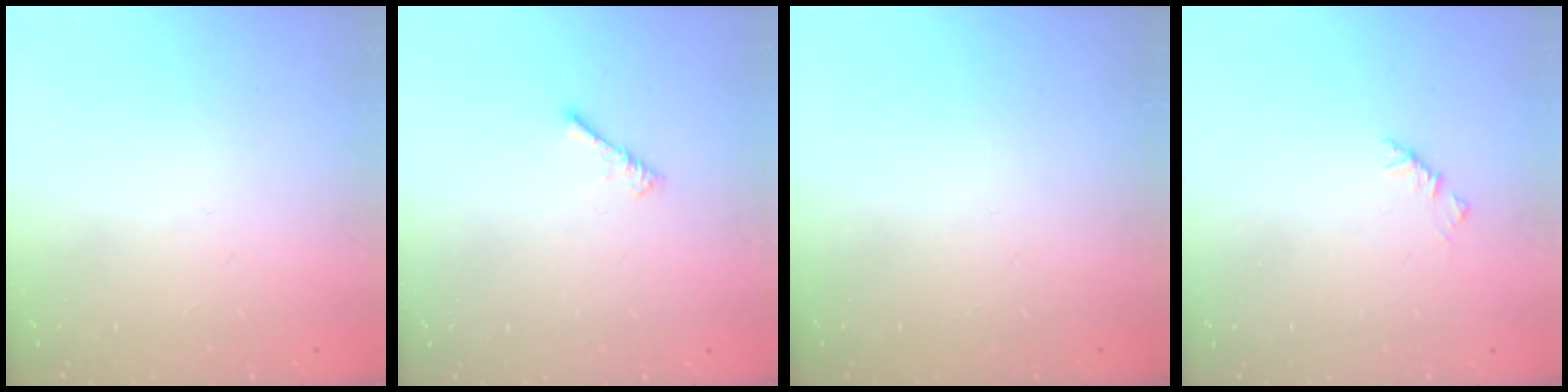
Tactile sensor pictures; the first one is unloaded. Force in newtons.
{"total": 0.8, "press": 0.8, "slide": 0.3}
{"total": 0.0}
{"total": 3.4, "press": 3.3, "slide": 0.7}